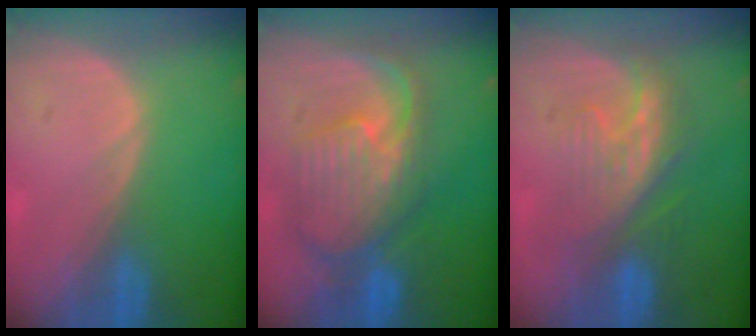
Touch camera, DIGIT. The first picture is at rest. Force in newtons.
{"total": 10.6, "press": 9.5, "slide": 4.7}
{"total": 7.6, "press": 7.4, "slide": 1.7}